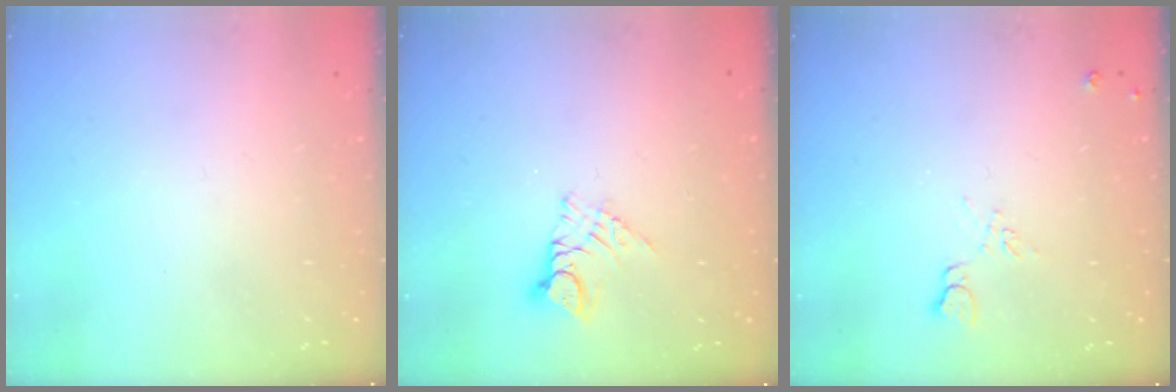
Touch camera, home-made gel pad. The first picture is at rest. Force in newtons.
{"total": 7.5, "press": 7.5, "slide": 0.7}
{"total": 6.6, "press": 6.5, "slide": 0.9}